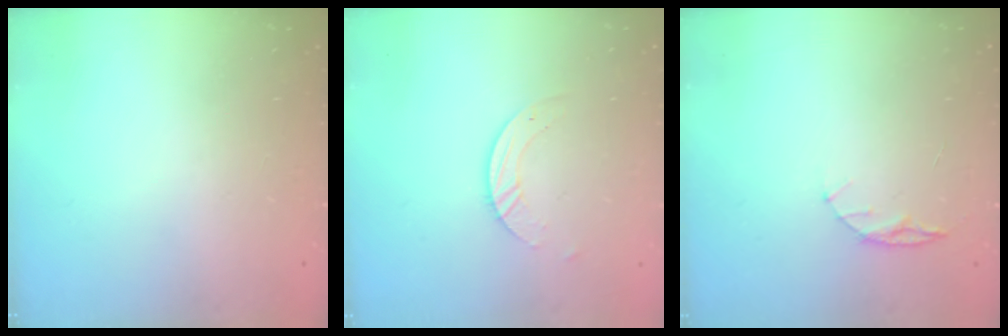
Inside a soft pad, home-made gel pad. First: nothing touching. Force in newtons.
{"total": 3.4, "press": 3.4, "slide": 0.1}
{"total": 5.1, "press": 5.1, "slide": 0.6}